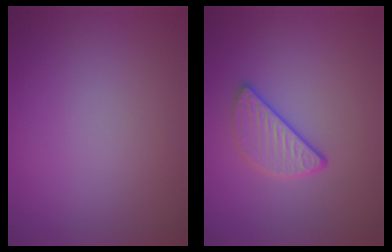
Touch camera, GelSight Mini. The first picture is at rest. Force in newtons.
{"total": 3.2, "press": 2.6, "slide": 2.0}